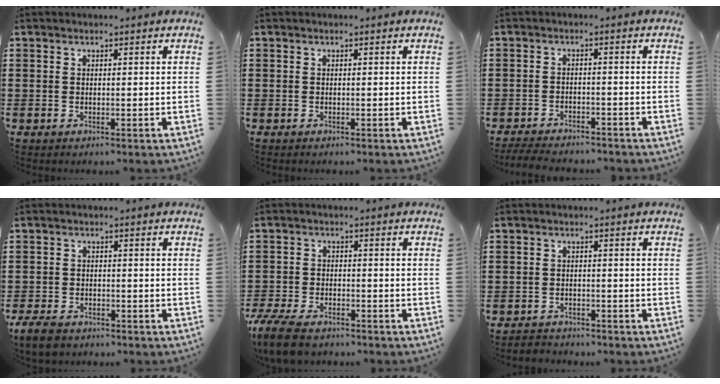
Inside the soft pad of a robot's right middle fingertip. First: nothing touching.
{"total": 0.0}
{"total": 3.5, "force": [-3.4, 0.5, 0.7], "torque": [-0.019, 0.001, -0.072]}
{"total": 3.3, "force": [-2.8, 1.1, 1.4], "torque": [-0.039, 0.002, -0.060]}
{"total": 5.9, "force": [-5.0, 1.6, 2.6], "torque": [-0.074, -0.004, -0.103]}
{"total": 2.0, "force": [-1.9, 0.5, -0.3], "torque": [0.000, 0.002, -0.045]}